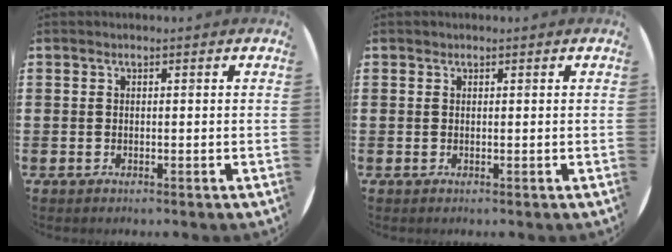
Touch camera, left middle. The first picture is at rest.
{"total": 0.0}